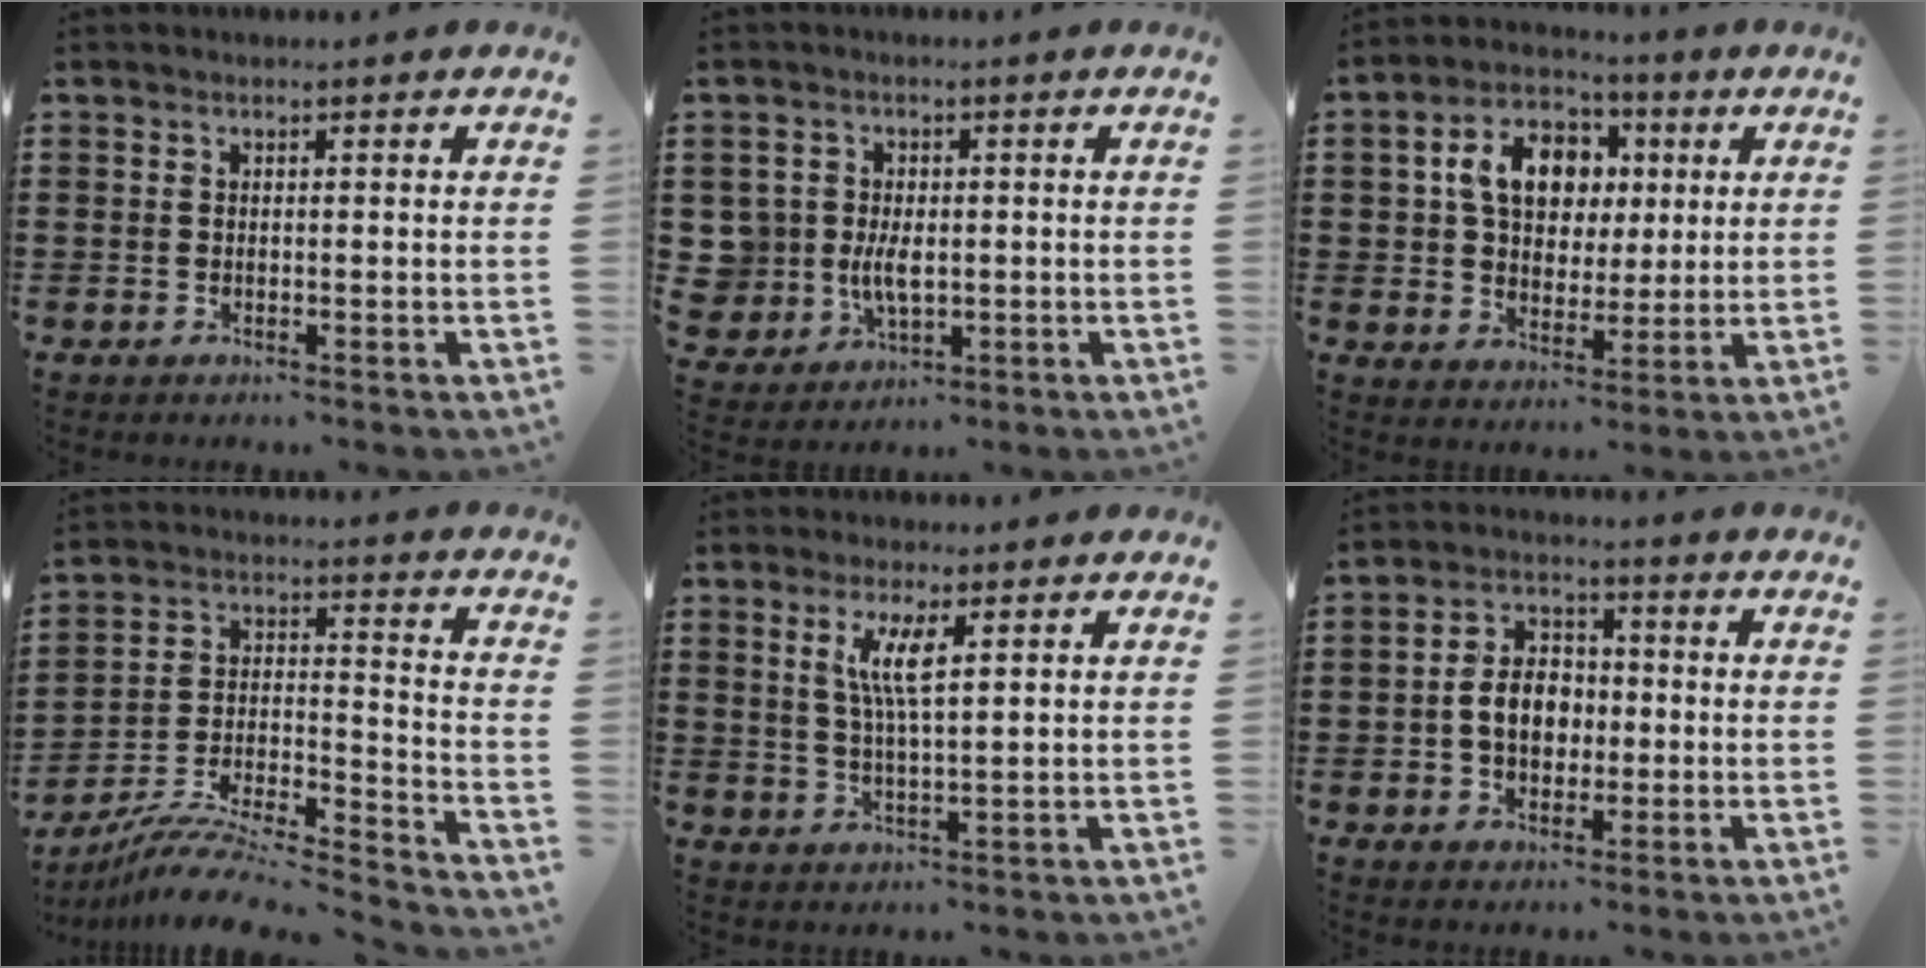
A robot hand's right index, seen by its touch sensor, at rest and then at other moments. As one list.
[{"total": 5.3, "force": [-0.2, 4.5, 2.8], "torque": [-0.079, 0.008, -0.007]}, {"total": 9.9, "force": [2.4, 7.3, 6.2], "torque": [-0.136, 0.021, 0.038]}, {"total": 9.4, "force": [-8.7, 0.6, 3.4], "torque": [-0.056, 0.009, -0.175]}, {"total": 4.9, "force": [1.7, 0.9, 4.5], "torque": [-0.095, 0.002, 0.027]}, {"total": 6.2, "force": [-0.8, 4.4, 4.3], "torque": [-0.086, 0.008, -0.020]}]